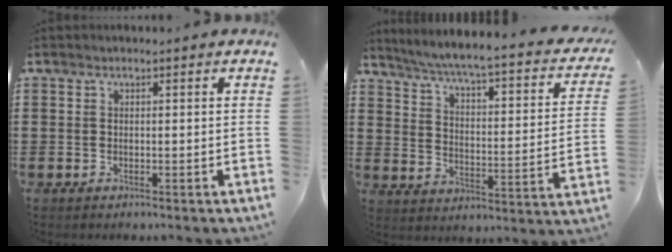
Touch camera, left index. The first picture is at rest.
{"total": 4.3, "force": [3.5, -0.7, 2.3], "torque": [-0.064, -0.040, 0.049]}